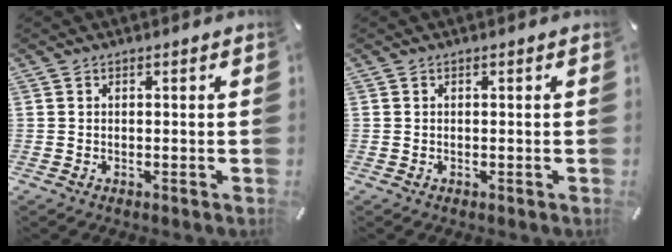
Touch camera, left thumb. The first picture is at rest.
{"total": 0.0}